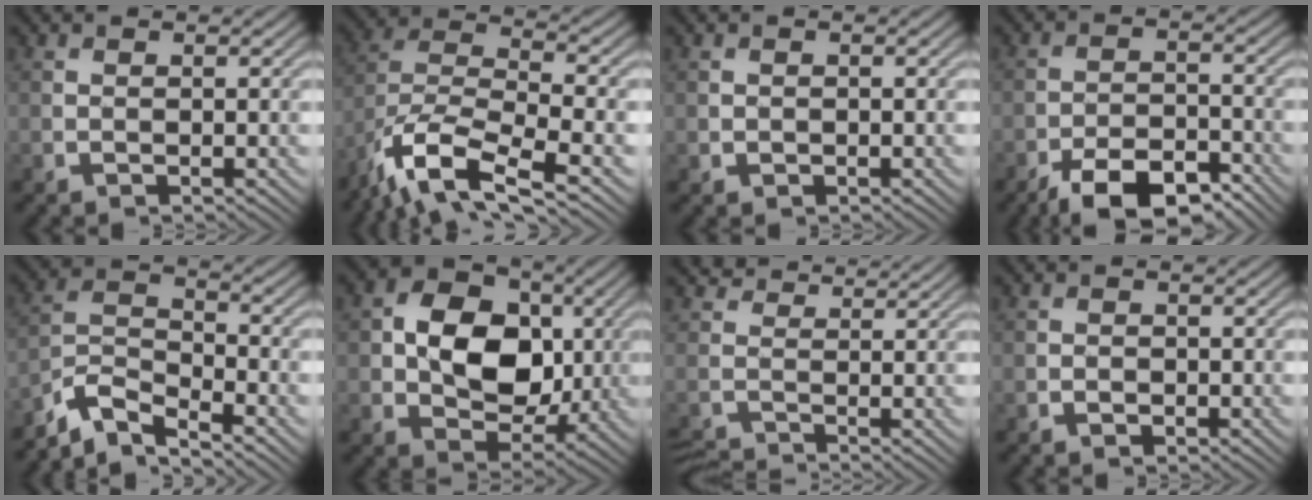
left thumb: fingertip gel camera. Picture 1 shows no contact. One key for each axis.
{"total": 12.0, "fx": -8.3, "fy": 3.5, "fz": 8.0, "tx": -0.166, "ty": -0.010, "tz": -0.161}
{"total": 0.6, "fx": -0.2, "fy": 0.6, "fz": 0.2, "tx": 0.000, "ty": -0.005, "tz": -0.004}
{"total": 9.2, "fx": -6.8, "fy": 3.2, "fz": 5.3, "tx": -0.080, "ty": 0.002, "tz": -0.125}
{"total": 6.4, "fx": -5.5, "fy": 1.4, "fz": 3.0, "tx": -0.063, "ty": -0.005, "tz": -0.121}
{"total": 10.4, "fx": 0.7, "fy": 7.9, "fz": 6.7, "tx": -0.121, "ty": 0.004, "tz": 0.001}
{"total": 2.0, "fx": 0.3, "fy": 1.7, "fz": 1.0, "tx": -0.035, "ty": -0.014, "tz": -0.006}
{"total": 0.8, "fx": -0.5, "fy": 0.6, "fz": 0.4, "tx": -0.004, "ty": -0.002, "tz": -0.008}